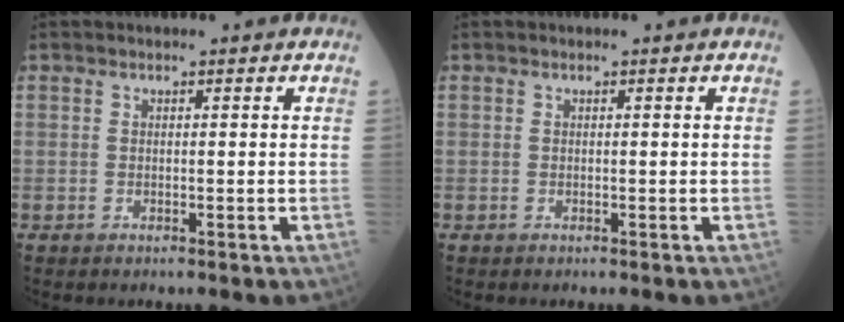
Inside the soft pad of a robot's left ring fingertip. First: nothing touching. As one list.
[{"total": 0.0}]